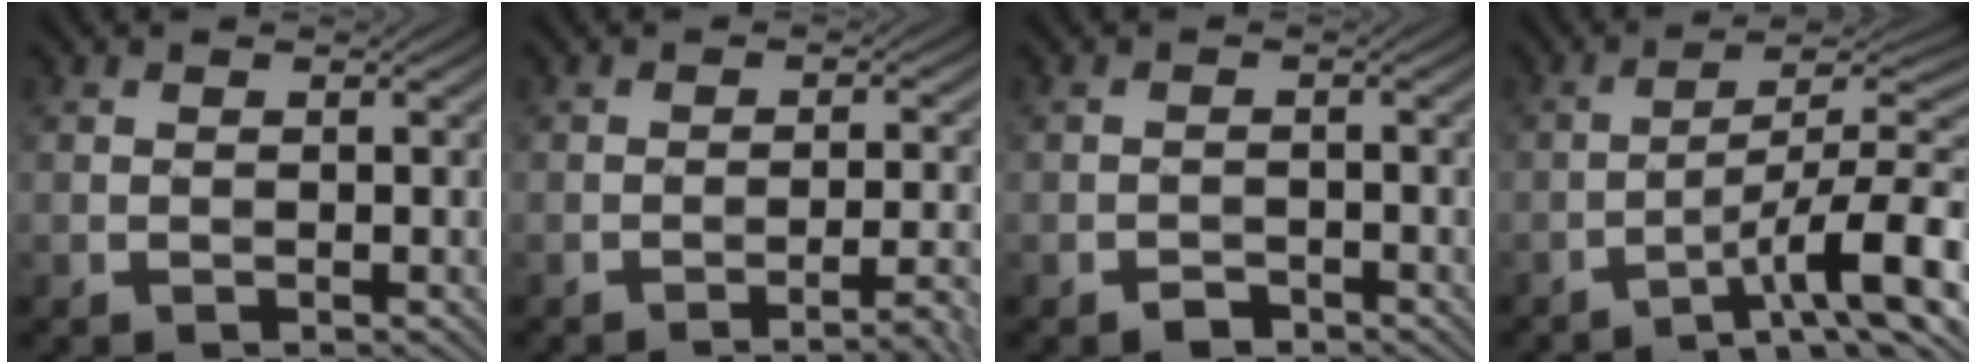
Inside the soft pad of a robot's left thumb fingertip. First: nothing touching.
{"total": 4.4, "force": [-2.6, 0.7, 3.5], "torque": [-0.051, 0.014, -0.044]}
{"total": 1.6, "force": [-1.3, 0.9, 0.5], "torque": [-0.006, 0.000, -0.026]}
{"total": 12.2, "force": [-5.7, 2.5, 10.4], "torque": [-0.161, 0.018, -0.094]}